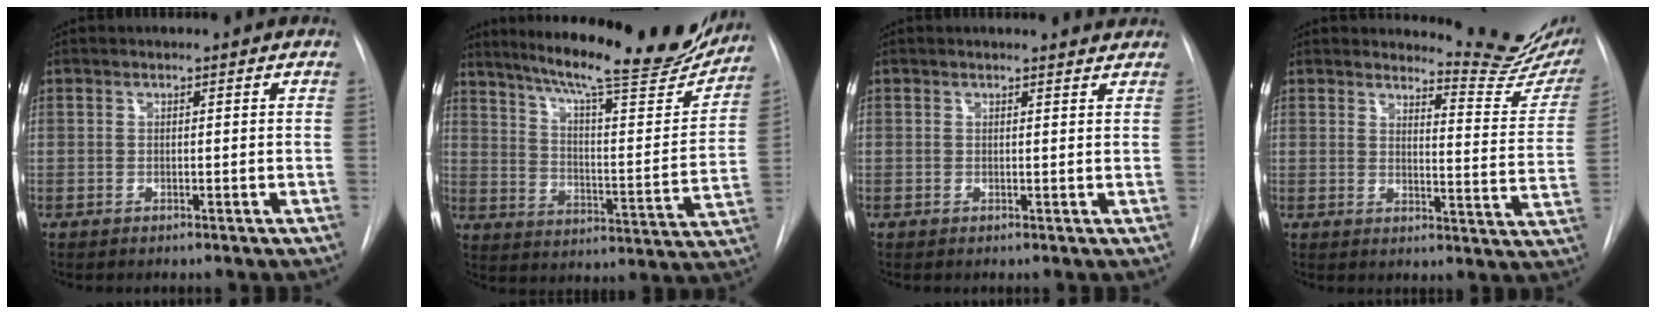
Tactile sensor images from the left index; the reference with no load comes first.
{"total": 23.9, "force": [20.6, 2.8, 11.7], "torque": [-0.183, -0.053, 0.277]}
{"total": 2.2, "force": [2.2, 0.2, 0.2], "torque": [-0.009, -0.001, 0.013]}
{"total": 11.0, "force": [10.7, 0.7, 2.6], "torque": [-0.023, -0.092, 0.109]}